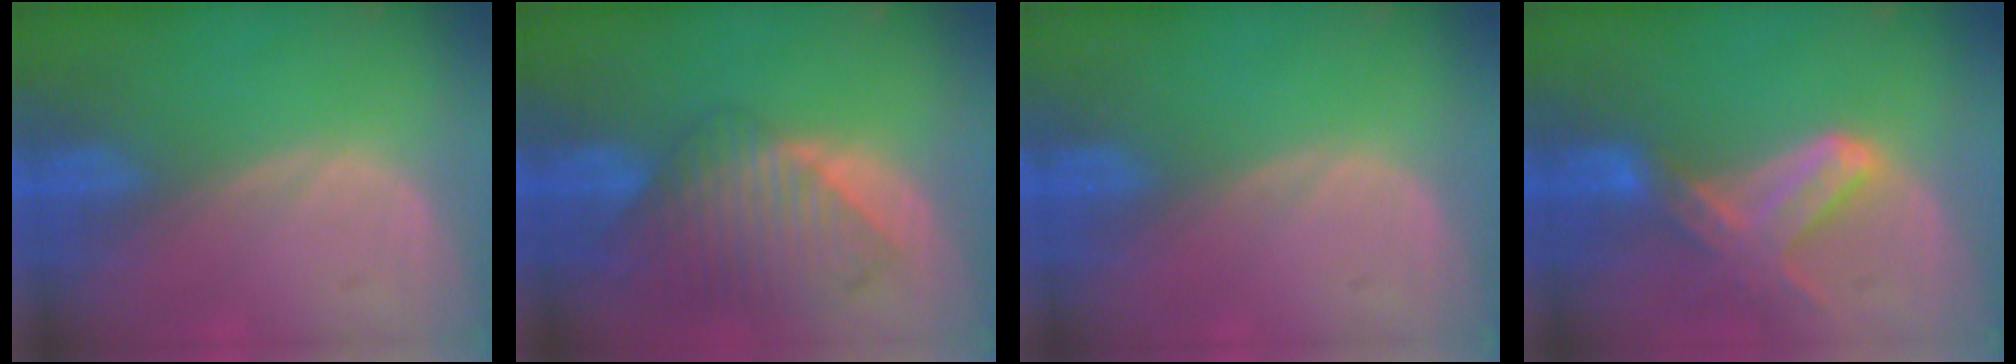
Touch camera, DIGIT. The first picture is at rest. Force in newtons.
{"total": 9.8, "press": 8.6, "slide": 4.8}
{"total": 0.0}
{"total": 6.8, "press": 6.6, "slide": 1.7}